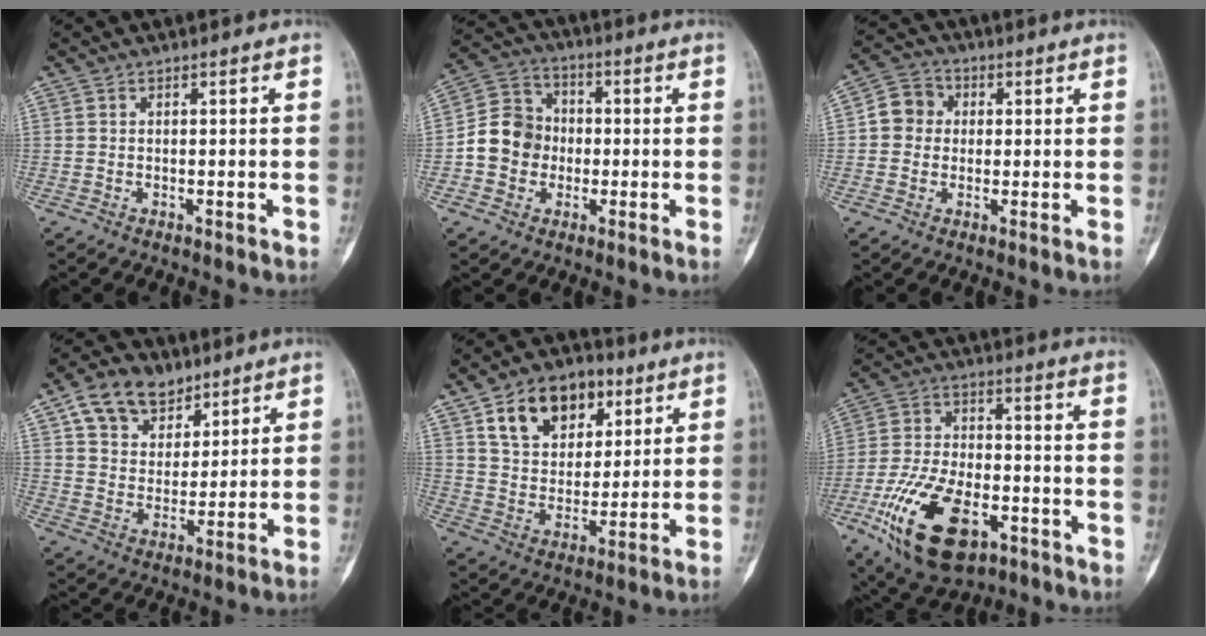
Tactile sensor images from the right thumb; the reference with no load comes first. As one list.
[{"total": 9.9, "force": [-1.4, 9.0, 4.0], "torque": [-0.048, 0.033, -0.037]}, {"total": 3.4, "force": [0.1, 3.2, 1.2], "torque": [-0.005, 0.012, -0.007]}, {"total": 12.4, "force": [7.3, 8.5, 5.3], "torque": [-0.061, -0.020, 0.130]}, {"total": 15.6, "force": [7.5, 10.5, 8.7], "torque": [-0.106, -0.017, 0.131]}, {"total": 19.3, "force": [-8.7, 10.1, 13.9], "torque": [-0.252, 0.032, -0.144]}]